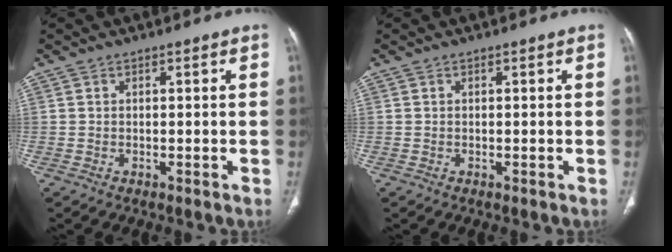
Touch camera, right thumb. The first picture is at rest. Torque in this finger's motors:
{"motor_torque": [-0.34, -0.01, -0.04, -0.37, 0.02]}